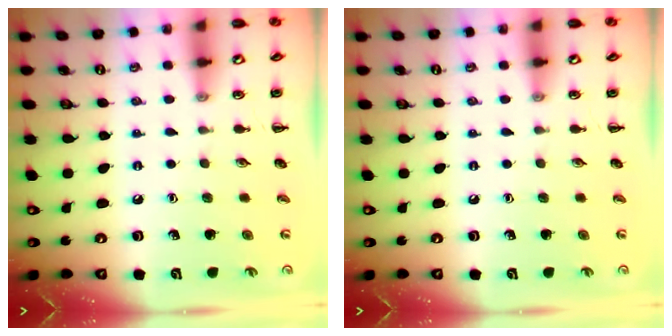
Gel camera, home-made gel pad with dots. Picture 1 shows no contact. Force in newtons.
{"total": 0.0}